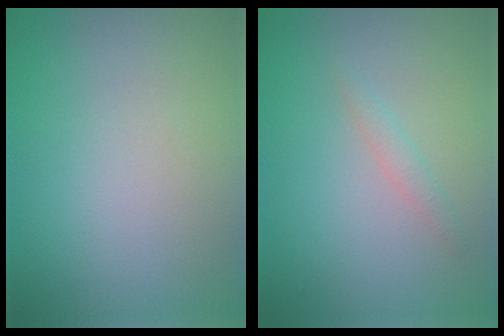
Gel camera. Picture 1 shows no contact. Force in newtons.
{"total": 0.9, "press": 0.8, "slide": 0.0}